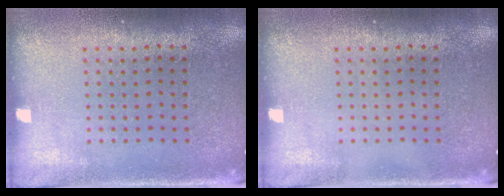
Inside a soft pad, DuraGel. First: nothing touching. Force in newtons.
{"total": 0.0}